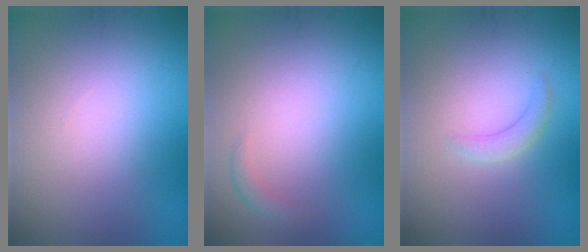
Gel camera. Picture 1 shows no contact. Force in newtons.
{"total": 0.9, "press": 0.9, "slide": 0.0}
{"total": 1.4, "press": 1.4, "slide": 0.1}